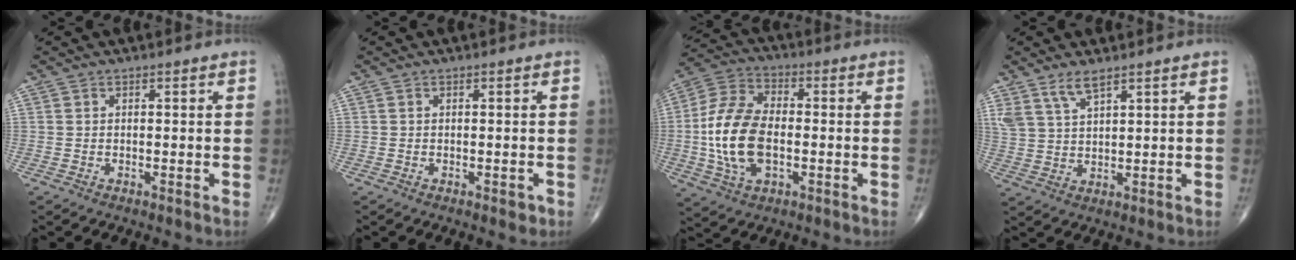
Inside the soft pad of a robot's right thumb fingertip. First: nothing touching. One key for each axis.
{"total": 1.1, "fx": -0.5, "fy": 0.6, "fz": 0.8, "tx": -0.005, "ty": 0.000, "tz": -0.005}
{"total": 15.2, "fx": -1.8, "fy": 8.7, "fz": 12.4, "tx": -0.249, "ty": 0.017, "tz": -0.034}
{"total": 4.9, "fx": 3.6, "fy": 1.3, "fz": 3.0, "tx": -0.061, "ty": -0.015, "tz": 0.077}